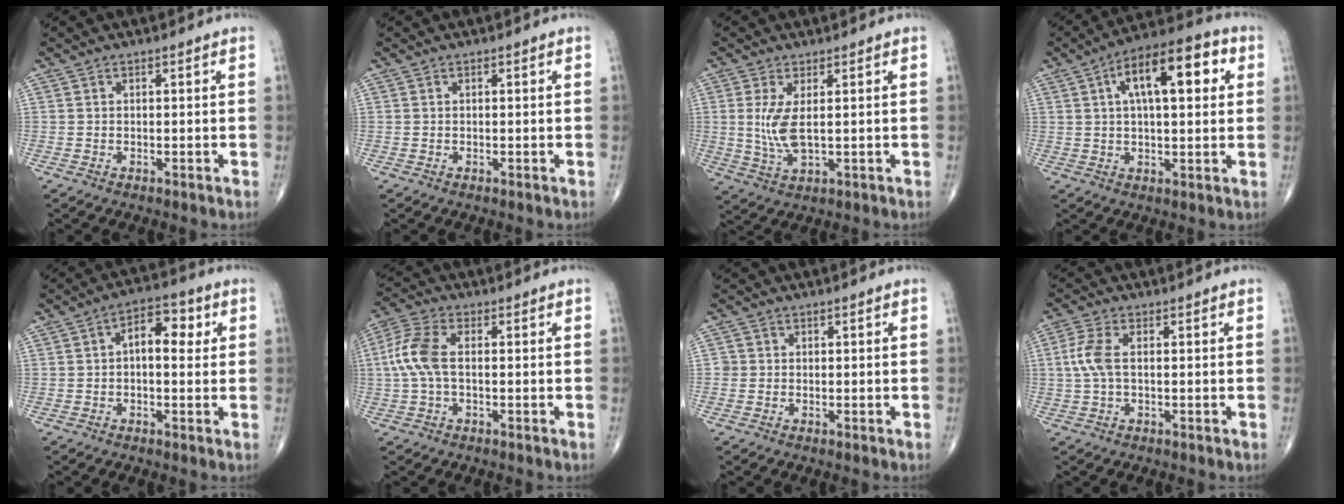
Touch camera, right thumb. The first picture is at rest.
{"total": 0.0}
{"total": 6.0, "force": [0.8, 2.1, 5.6], "torque": [-0.128, -0.015, 0.023]}
{"total": 15.5, "force": [4.6, 6.4, 13.4], "torque": [-0.187, 0.022, 0.062]}
{"total": 7.5, "force": [1.2, 4.1, 6.1], "torque": [-0.070, 0.020, 0.011]}
{"total": 5.9, "force": [0.0, 2.5, 5.4], "torque": [-0.145, 0.013, -0.007]}
{"total": 1.0, "force": [-0.1, 0.9, 0.0], "torque": [0.006, 0.004, -0.004]}
{"total": 4.7, "force": [0.3, 2.2, 4.2], "torque": [-0.116, 0.009, 0.002]}